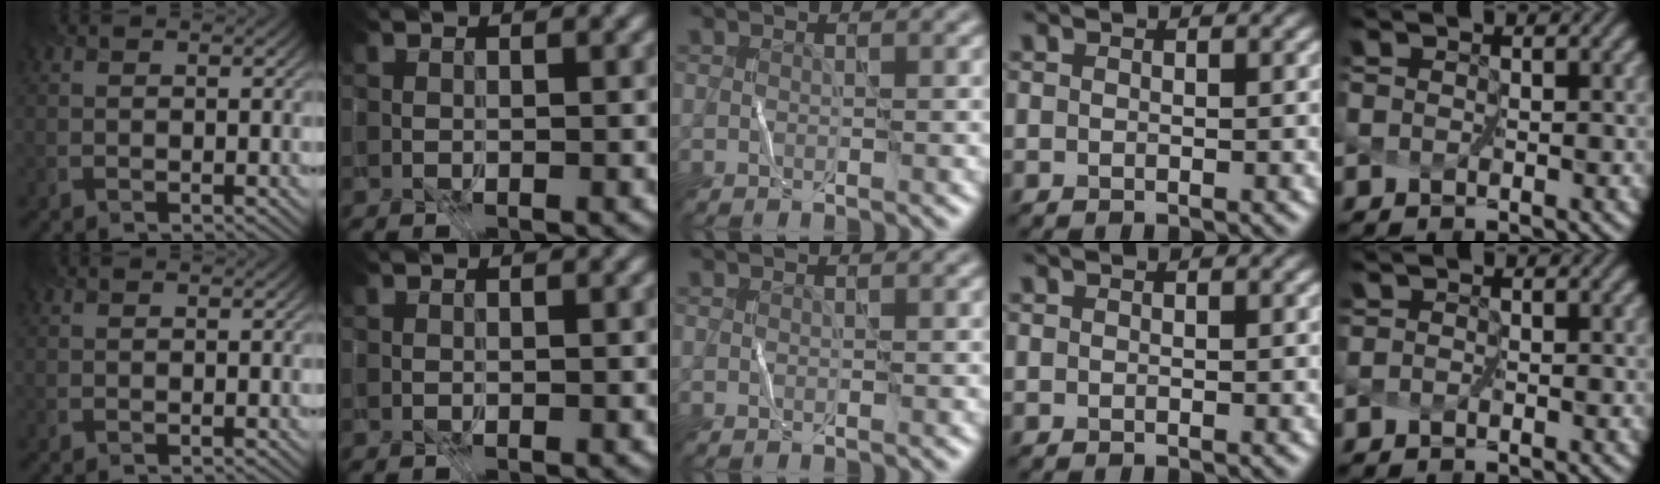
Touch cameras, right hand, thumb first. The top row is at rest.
{}